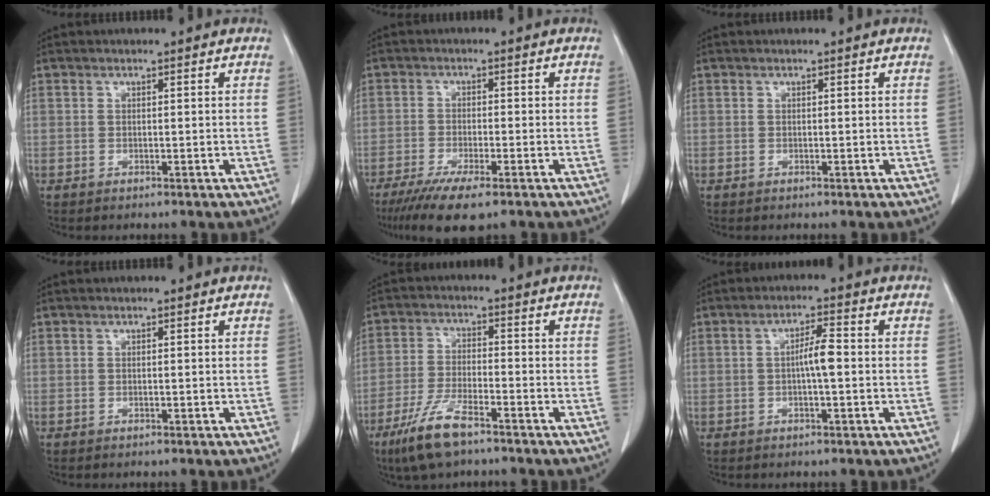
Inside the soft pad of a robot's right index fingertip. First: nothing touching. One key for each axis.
{"total": 7.4, "fx": -5.1, "fy": 1.2, "fz": 5.3, "tx": -0.091, "ty": -0.017, "tz": -0.084}
{"total": 0.0}
{"total": 0.0}
{"total": 8.5, "fx": -5.9, "fy": 1.8, "fz": 5.9, "tx": -0.128, "ty": -0.016, "tz": -0.110}
{"total": 4.0, "fx": -0.2, "fy": 0.2, "fz": 4.0, "tx": -0.073, "ty": 0.005, "tz": -0.004}